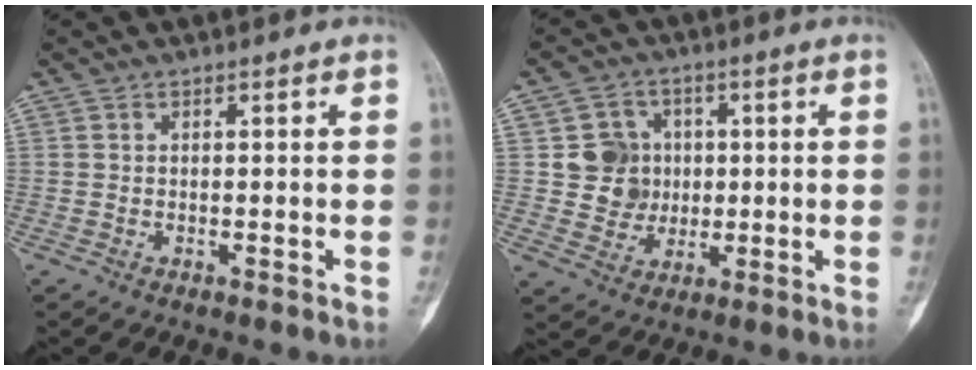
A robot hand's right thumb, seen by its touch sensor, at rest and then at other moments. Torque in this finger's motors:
{"motor_torque": [0.95, 0.92, 0.52, 0.00, -0.04]}